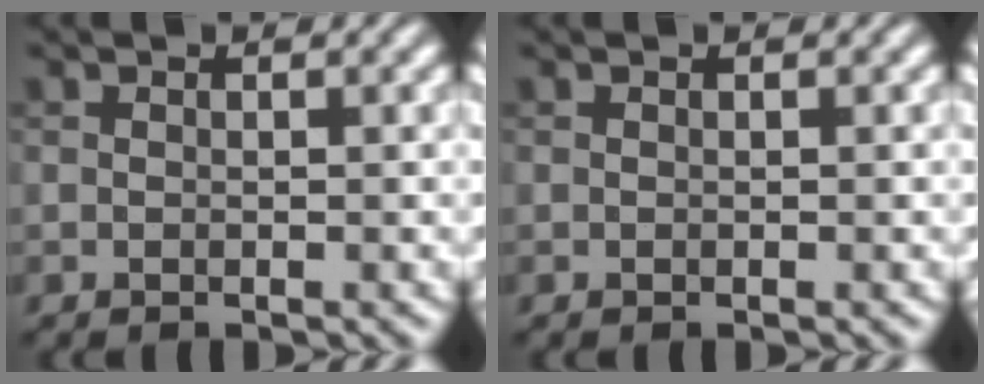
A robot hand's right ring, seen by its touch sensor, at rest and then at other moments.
{"total": 0.0}